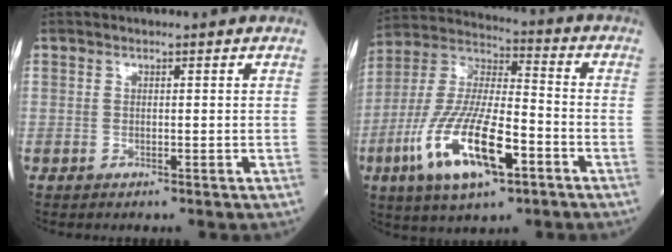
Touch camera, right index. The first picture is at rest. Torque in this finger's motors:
{"motor_torque": [1.30, -0.84, 1.06, 0.21]}